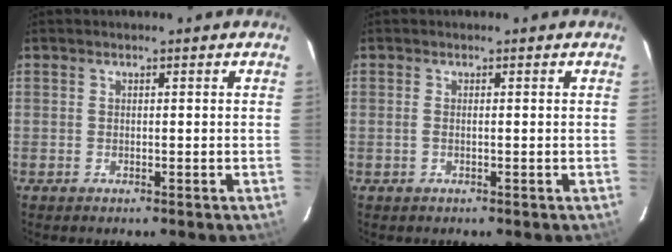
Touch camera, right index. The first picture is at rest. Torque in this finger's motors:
{"motor_torque": [0.05, 0.10, -0.03, -0.01]}